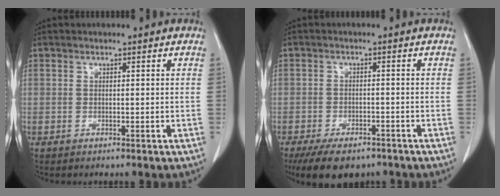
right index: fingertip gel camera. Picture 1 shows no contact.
{"total": 9.3, "force": [-7.0, 4.4, 4.4], "torque": [-0.065, -0.003, -0.104]}